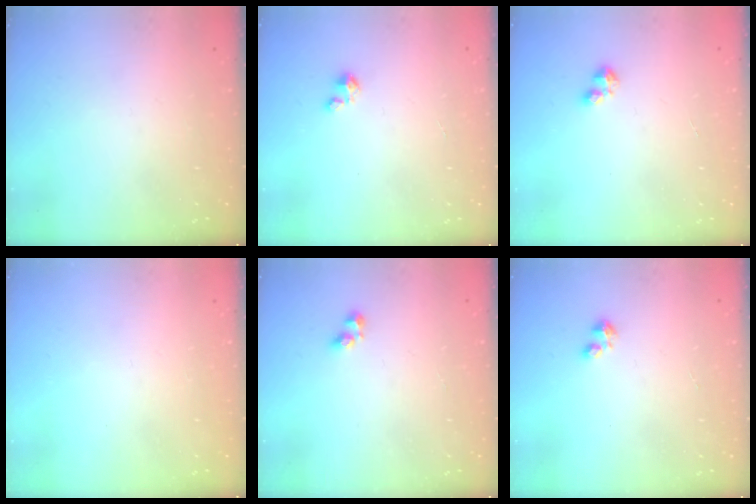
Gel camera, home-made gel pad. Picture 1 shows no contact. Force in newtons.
{"total": 1.8, "press": 1.8, "slide": 0.1}
{"total": 1.9, "press": 1.9, "slide": 0.4}
{"total": 0.0}
{"total": 3.1, "press": 3.1, "slide": 0.3}
{"total": 1.8, "press": 1.8, "slide": 0.4}